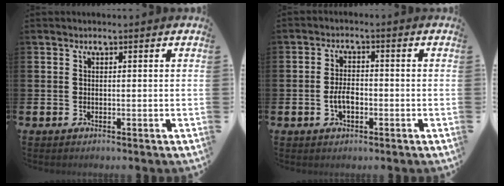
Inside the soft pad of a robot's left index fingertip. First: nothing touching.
{"total": 3.2, "force": [-0.9, 1.8, 2.5], "torque": [-0.033, -0.001, -0.020]}